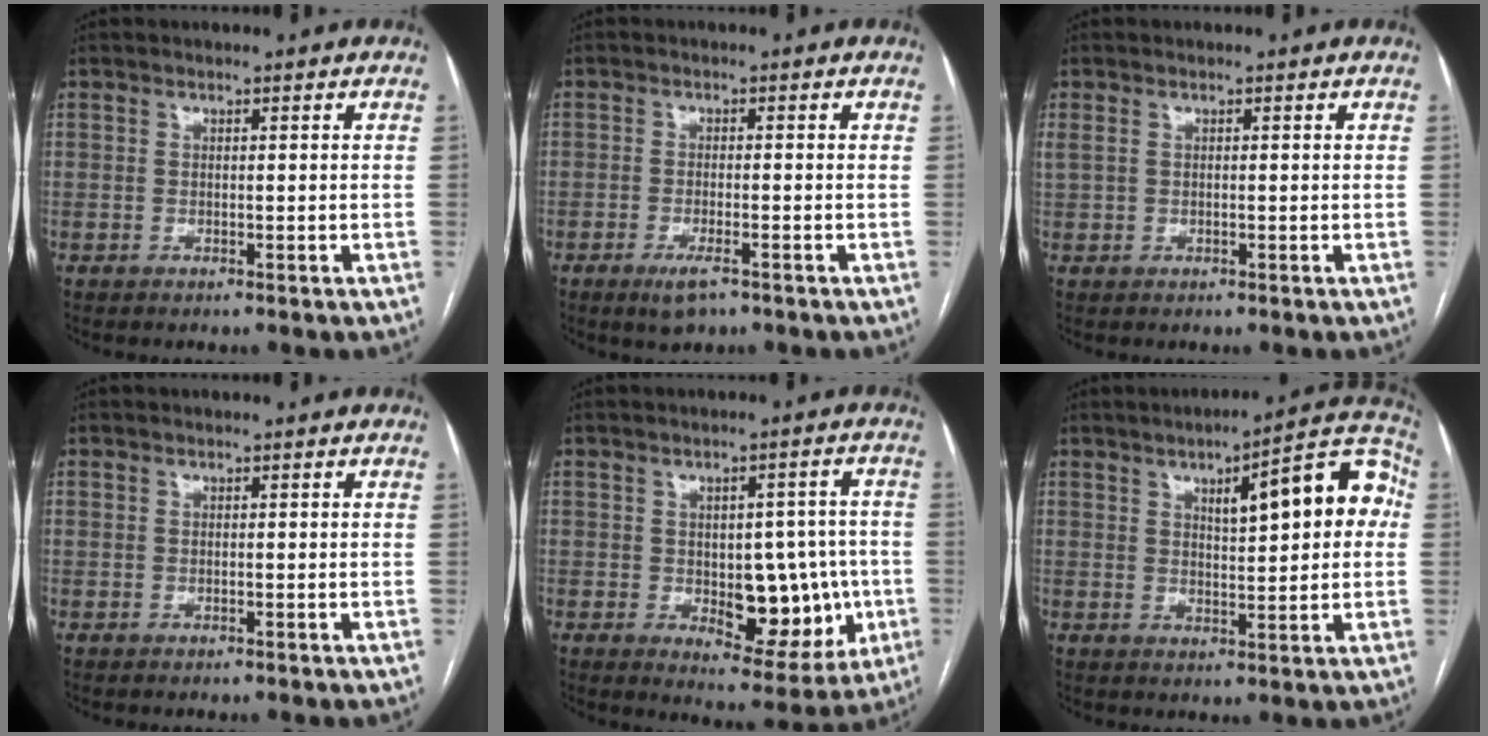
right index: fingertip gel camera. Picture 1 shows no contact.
{"total": 3.7, "force": [-2.3, 1.1, 2.7], "torque": [-0.051, -0.004, -0.035]}
{"total": 1.1, "force": [0.4, 0.6, 0.8], "torque": [-0.032, 0.014, 0.017]}
{"total": 0.0}
{"total": 11.7, "force": [-1.9, 6.0, 9.9], "torque": [-0.111, 0.012, -0.008]}
{"total": 13.4, "force": [3.3, 3.4, 12.5], "torque": [-0.159, 0.036, 0.040]}